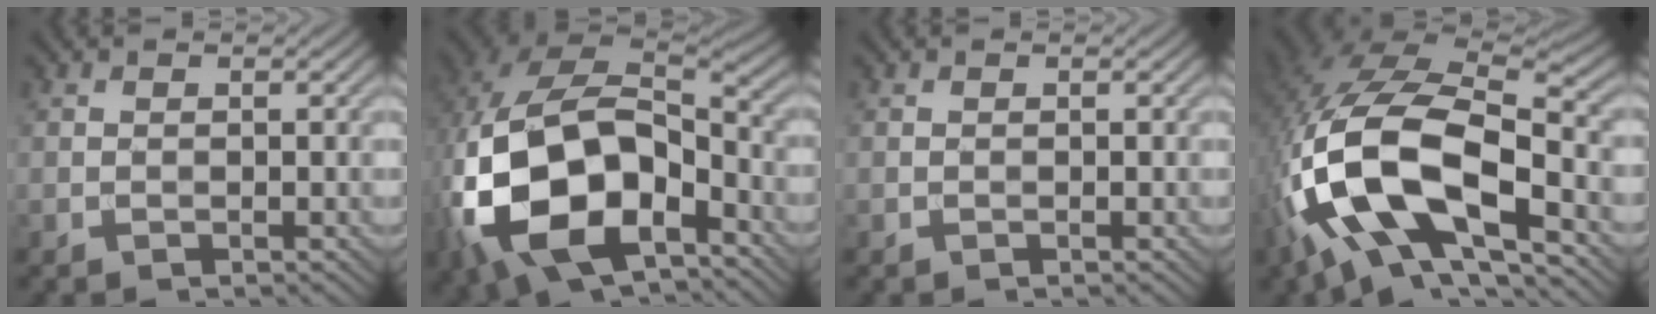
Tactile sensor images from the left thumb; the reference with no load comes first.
{"total": 19.6, "force": [-5.8, 11.8, 14.5], "torque": [-0.320, -0.029, -0.083]}
{"total": 0.0}
{"total": 19.7, "force": [-6.0, 9.8, 15.9], "torque": [-0.365, -0.017, -0.106]}